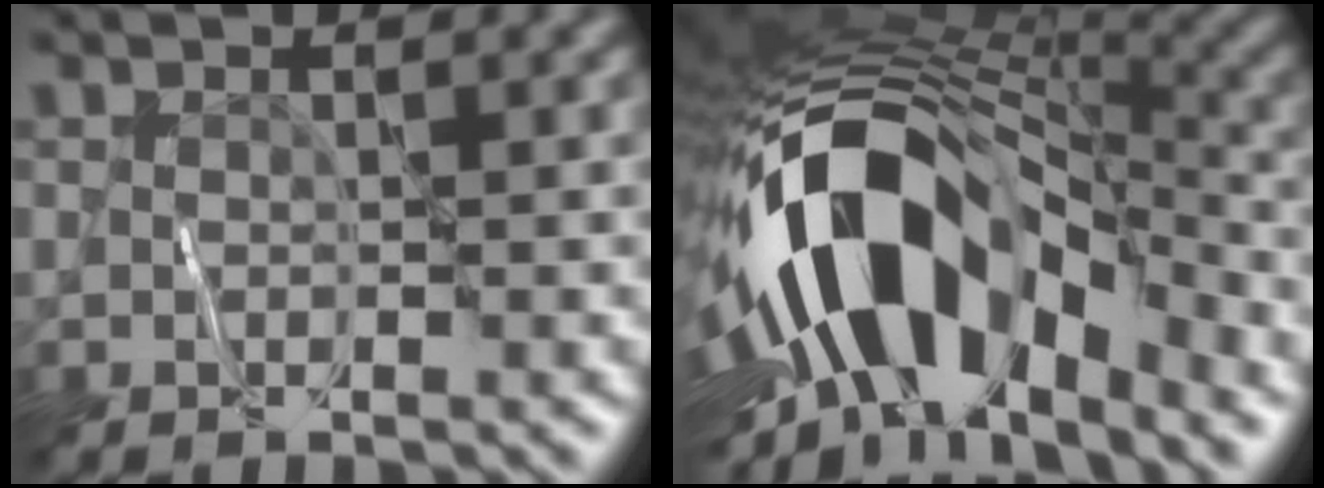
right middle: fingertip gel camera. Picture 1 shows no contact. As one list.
[{"total": 15.3, "force": [-3.8, 8.2, 12.3], "torque": [-0.203, 0.014, -0.074]}]